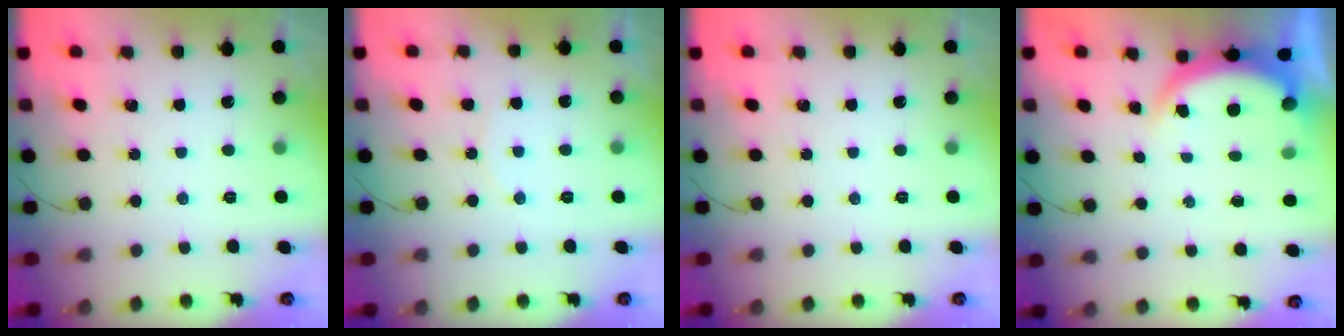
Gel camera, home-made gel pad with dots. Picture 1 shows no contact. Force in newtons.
{"total": 3.4, "press": 3.4, "slide": 0.4}
{"total": 0.0}
{"total": 5.2, "press": 5.2, "slide": 0.7}